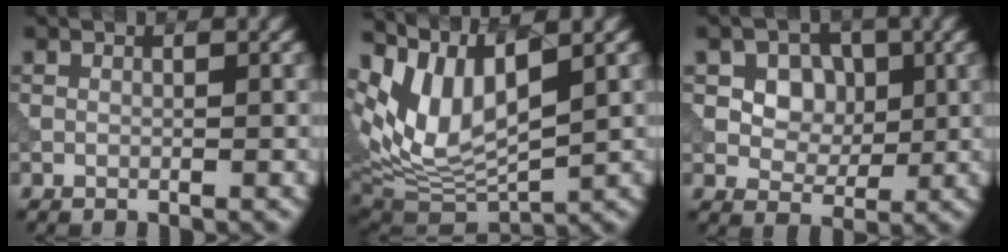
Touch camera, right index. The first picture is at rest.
{"total": 8.9, "force": [3.9, 4.0, 7.0], "torque": [-0.154, 0.001, 0.081]}
{"total": 4.8, "force": [1.5, 3.8, 2.5], "torque": [-0.055, -0.004, 0.029]}